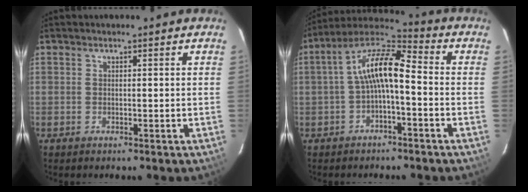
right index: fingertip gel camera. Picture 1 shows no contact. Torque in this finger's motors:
{"motor_torque": [1.25, -0.42, 0.79, 0.21]}